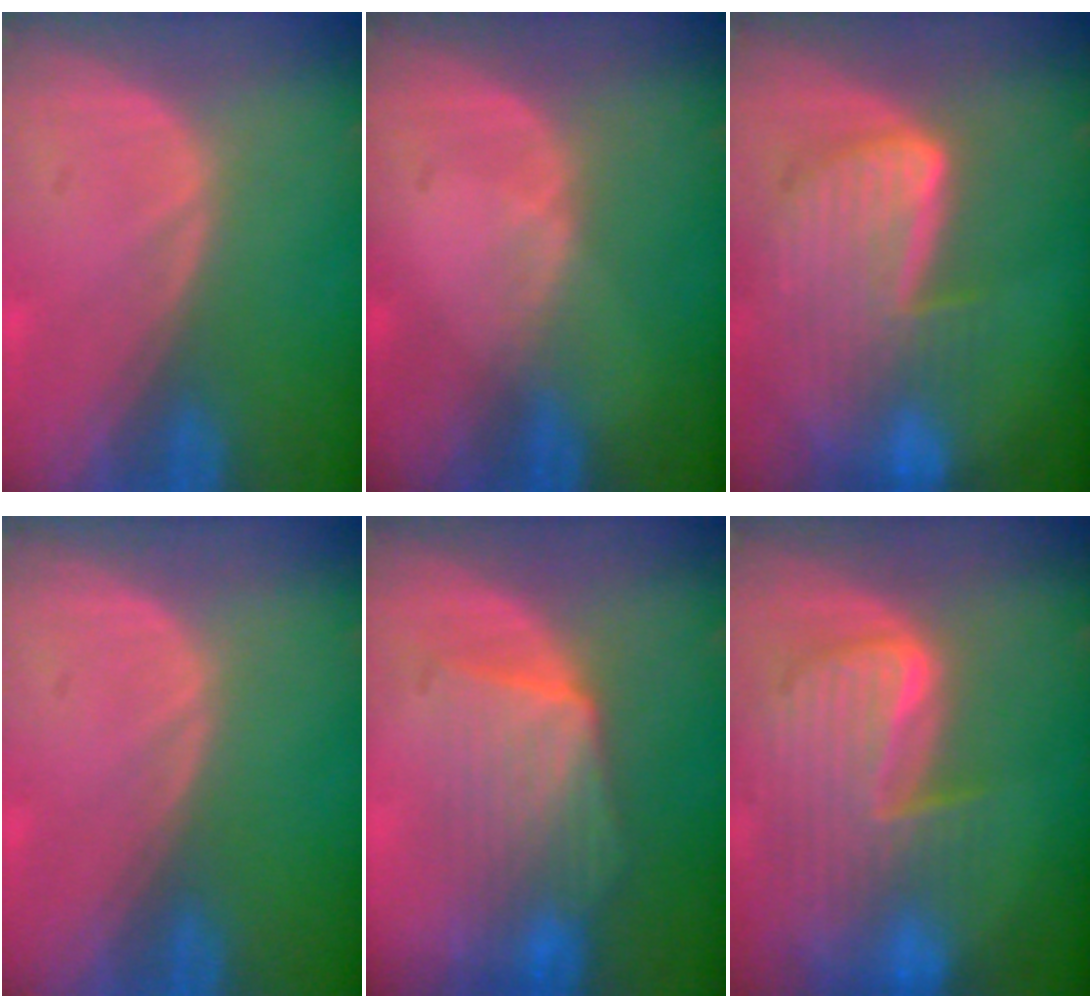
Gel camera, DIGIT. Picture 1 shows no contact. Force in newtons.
{"total": 0.8, "press": 0.8, "slide": 0.1}
{"total": 9.1, "press": 8.0, "slide": 4.5}
{"total": 0.0}
{"total": 7.4, "press": 7.4, "slide": 0.7}
{"total": 10.1, "press": 8.7, "slide": 5.2}